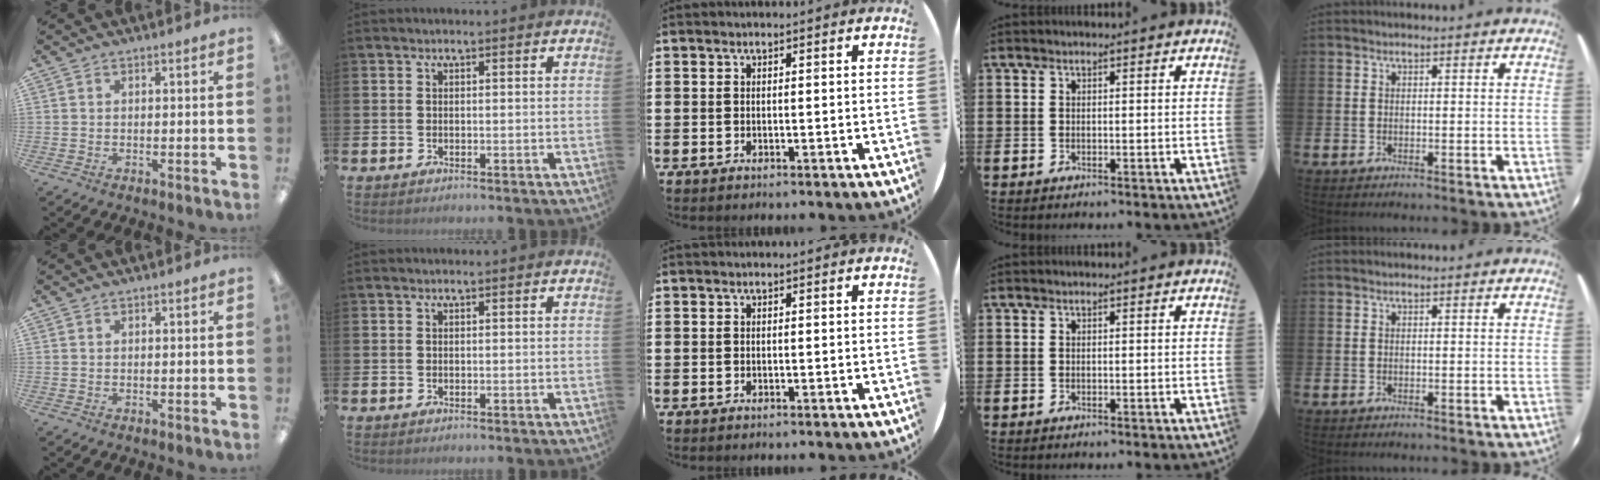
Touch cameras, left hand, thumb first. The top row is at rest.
{}